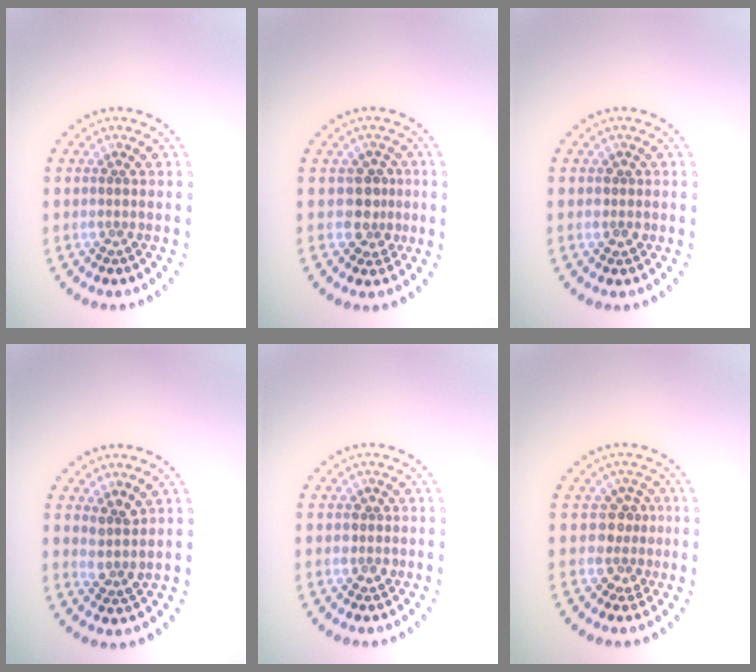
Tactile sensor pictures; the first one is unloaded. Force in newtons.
{"total": 2.5, "press": 2.2, "slide": 1.3}
{"total": 1.2, "press": 1.1, "slide": 0.6}
{"total": 2.0, "press": 1.6, "slide": 1.2}
{"total": 1.3, "press": 1.1, "slide": 0.7}
{"total": 2.5, "press": 1.8, "slide": 1.7}